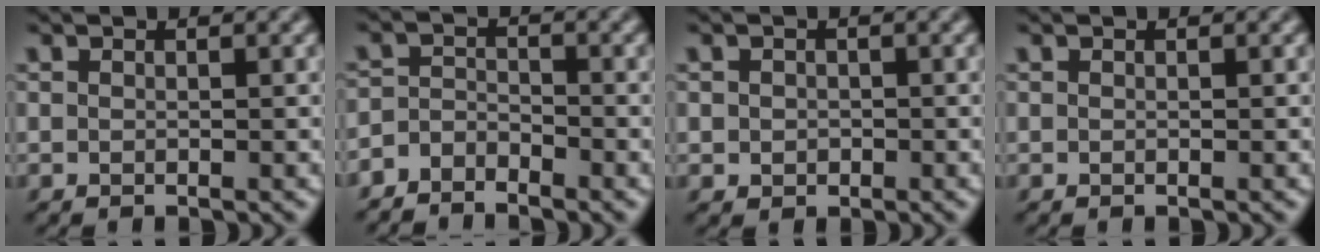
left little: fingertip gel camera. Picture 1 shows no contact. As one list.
[{"total": 2.6, "force": [-2.5, 0.8, 0.3], "torque": [-0.008, 0.004, -0.056]}, {"total": 1.1, "force": [-0.1, 1.0, 0.3], "torque": [-0.001, -0.003, -0.002]}, {"total": 0.0}]